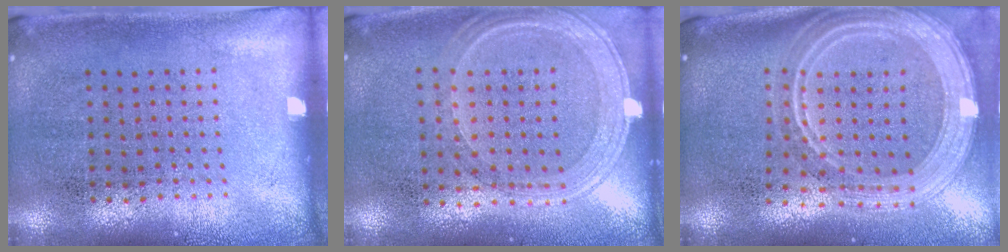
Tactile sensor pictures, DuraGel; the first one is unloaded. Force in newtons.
{"total": 1.2, "press": 1.2, "slide": 0.3}
{"total": 3.0, "press": 2.4, "slide": 1.7}